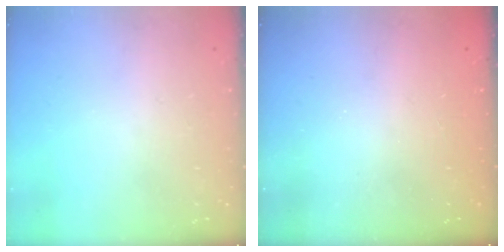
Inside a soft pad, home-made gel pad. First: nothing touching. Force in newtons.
{"total": 2.6, "press": 2.5, "slide": 0.8}